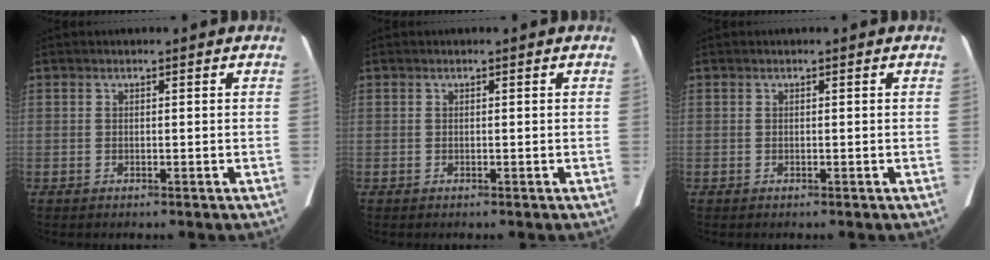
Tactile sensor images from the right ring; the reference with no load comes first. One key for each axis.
{"total": 0.0}
{"total": 0.0}